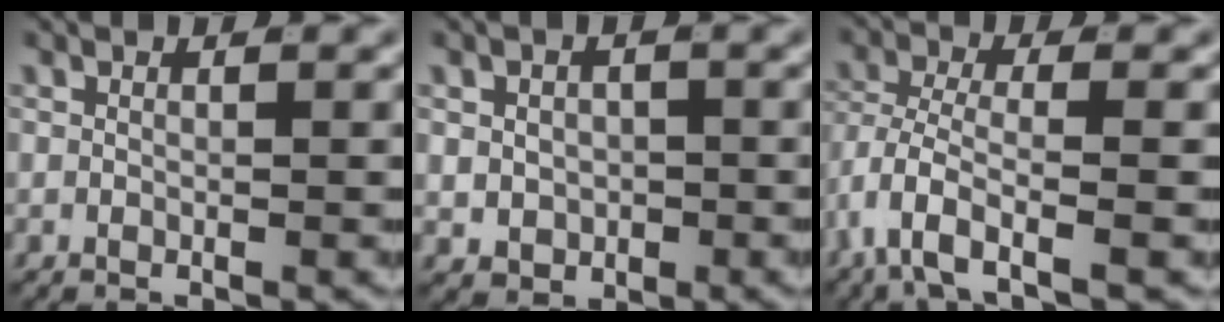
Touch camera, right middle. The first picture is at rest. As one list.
[{"total": 3.4, "force": [-0.7, 3.0, 1.5], "torque": [-0.018, -0.012, -0.005]}, {"total": 4.7, "force": [-2.5, 1.8, 3.6], "torque": [-0.097, -0.035, -0.029]}]